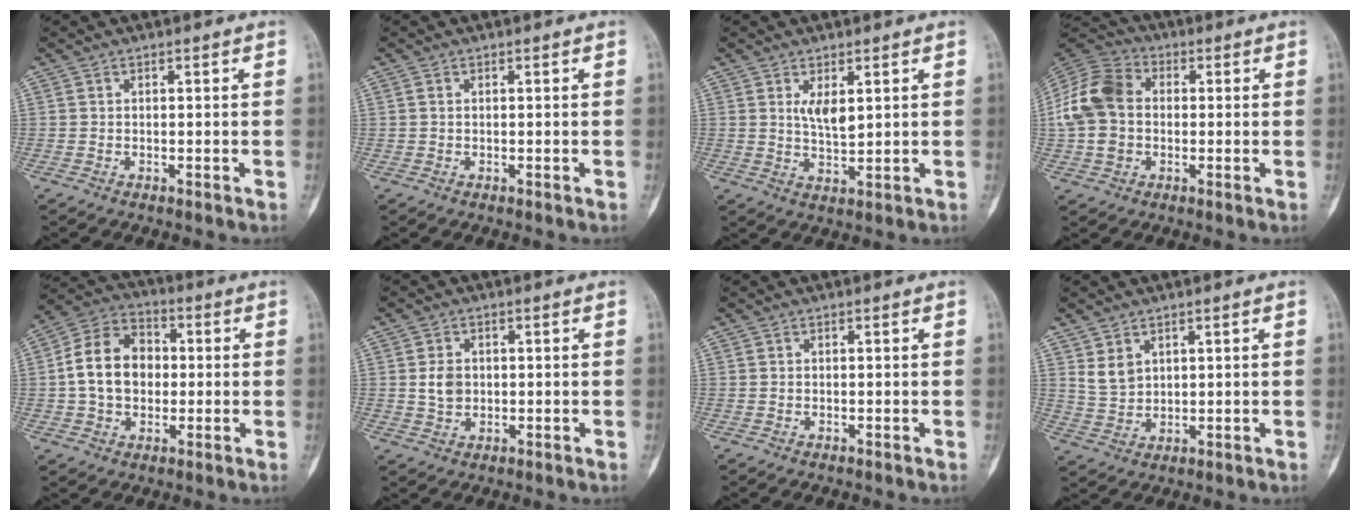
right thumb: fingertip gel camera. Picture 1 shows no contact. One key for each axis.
{"total": 0.9, "fx": 0.2, "fy": 0.6, "fz": 0.6, "tx": -0.016, "ty": 0.002, "tz": 0.005}
{"total": 4.1, "fx": 1.5, "fy": 1.6, "fz": 3.5, "tx": -0.058, "ty": -0.017, "tz": 0.032}
{"total": 13.5, "fx": 0.2, "fy": 10.3, "fz": 8.8, "tx": -0.175, "ty": 0.030, "tz": -0.003}
{"total": 13.0, "fx": 0.1, "fy": 9.8, "fz": 8.5, "tx": -0.128, "ty": 0.027, "tz": -0.005}
{"total": 4.0, "fx": 0.3, "fy": 3.2, "fz": 2.5, "tx": -0.034, "ty": -0.001, "tz": 0.009}
{"total": 0.0}
{"total": 4.6, "fx": 2.2, "fy": 3.2, "fz": 2.3, "tx": -0.035, "ty": -0.014, "tz": 0.056}